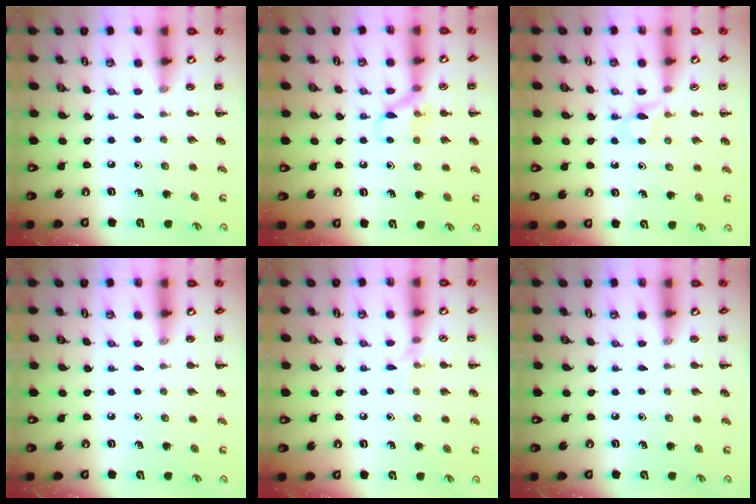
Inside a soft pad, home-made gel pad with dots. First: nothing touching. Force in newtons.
{"total": 7.5, "press": 7.4, "slide": 1.0}
{"total": 3.6, "press": 3.3, "slide": 1.3}
{"total": 0.0}
{"total": 5.6, "press": 5.3, "slide": 1.8}
{"total": 0.0}